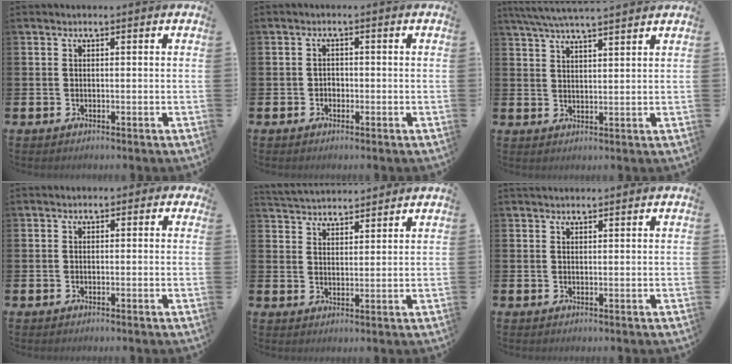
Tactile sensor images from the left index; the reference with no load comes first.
{"total": 1.2, "force": [-0.6, 1.0, 0.2], "torque": [-0.001, 0.002, -0.015]}
{"total": 5.4, "force": [5.1, 0.1, 1.9], "torque": [-0.054, -0.014, 0.092]}
{"total": 0.7, "force": [-0.2, 0.6, 0.3], "torque": [-0.001, 0.006, -0.008]}
{"total": 3.9, "force": [3.9, 0.7, -0.3], "torque": [-0.013, -0.018, 0.070]}
{"total": 2.0, "force": [1.9, 0.3, 0.5], "torque": [-0.008, -0.003, 0.034]}